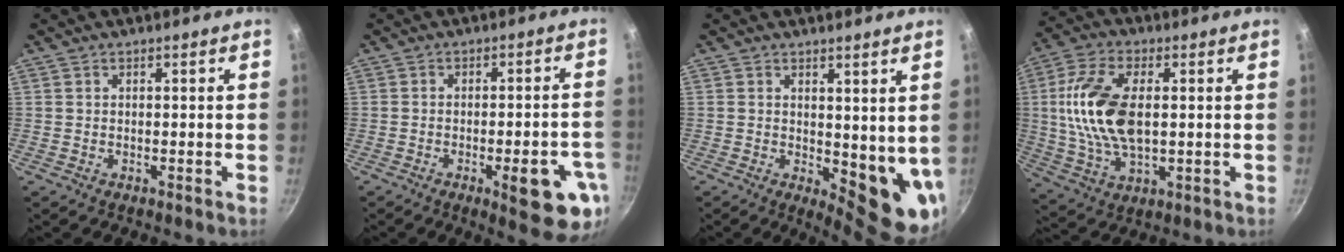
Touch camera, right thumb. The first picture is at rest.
{"total": 12.5, "force": [-4.6, 3.7, 11.0], "torque": [-0.116, 0.014, -0.056]}
{"total": 9.5, "force": [1.8, 4.5, 8.1], "torque": [-0.082, -0.027, 0.033]}
{"total": 15.5, "force": [1.6, 8.2, 13.1], "torque": [-0.252, 0.003, 0.028]}